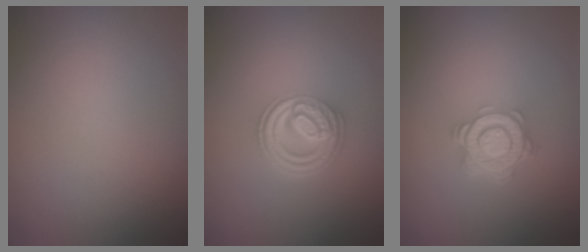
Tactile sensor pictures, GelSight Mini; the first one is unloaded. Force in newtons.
{"total": 4.9, "press": 3.6, "slide": 3.3}
{"total": 4.7, "press": 3.4, "slide": 3.2}